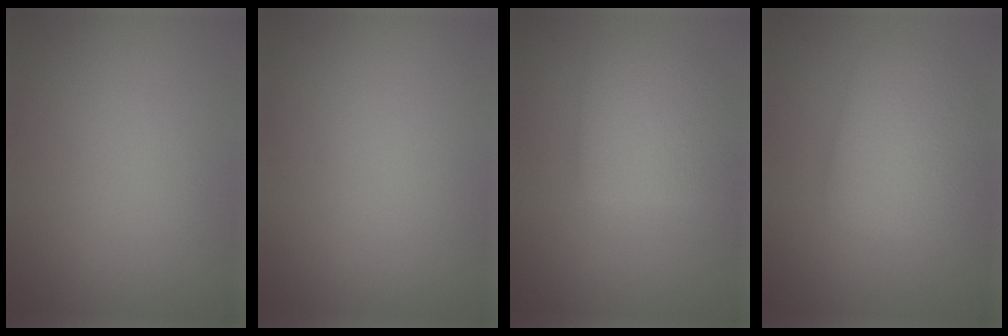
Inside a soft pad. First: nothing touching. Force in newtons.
{"total": 0.0}
{"total": 3.5, "press": 3.5, "slide": 0.2}
{"total": 3.8, "press": 3.8, "slide": 0.2}